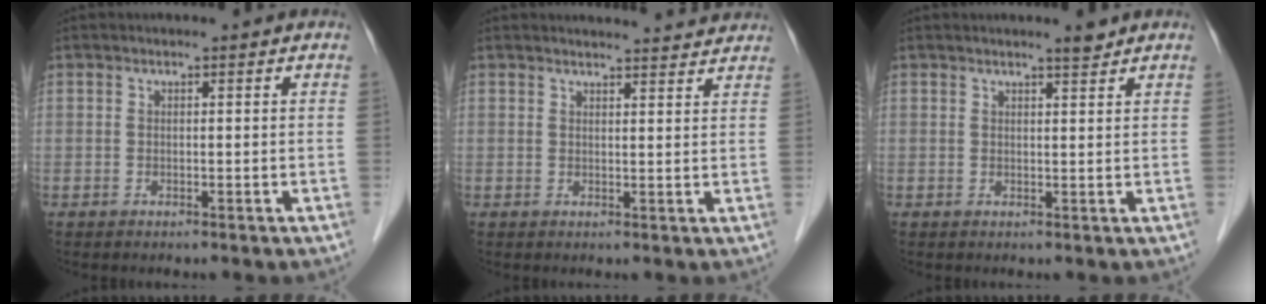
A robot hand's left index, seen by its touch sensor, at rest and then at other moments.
{"total": 7.4, "force": [7.2, 0.9, 1.1], "torque": [-0.007, 0.006, 0.068]}
{"total": 1.6, "force": [1.5, 0.0, 0.7], "torque": [-0.014, -0.005, 0.024]}